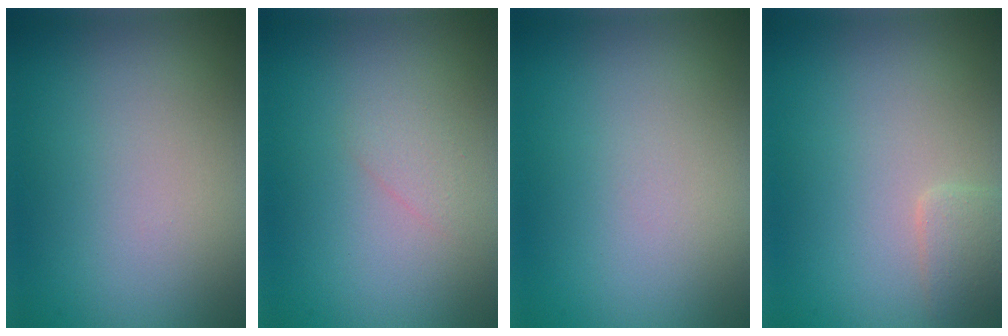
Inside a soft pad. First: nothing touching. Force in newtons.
{"total": 1.0, "press": 1.0, "slide": 0.1}
{"total": 0.0}
{"total": 1.4, "press": 1.4, "slide": 0.1}